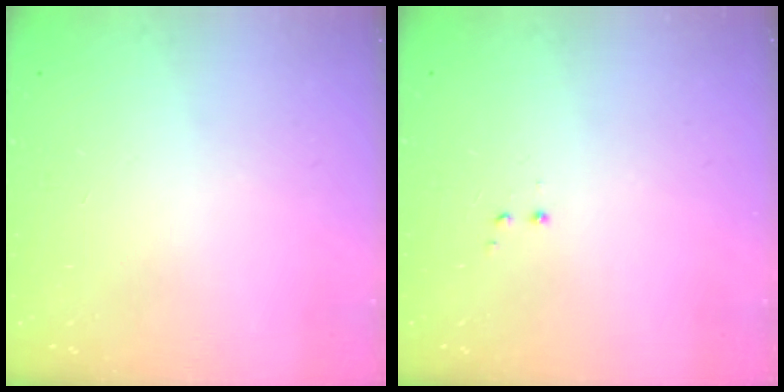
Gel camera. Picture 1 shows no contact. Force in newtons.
{"total": 1.2, "press": 1.0, "slide": 0.6}